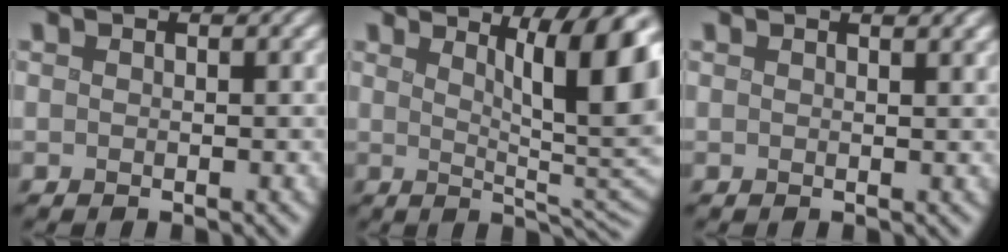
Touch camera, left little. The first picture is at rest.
{"total": 10.5, "force": [3.7, 2.7, 9.4], "torque": [-0.092, 0.007, 0.050]}
{"total": 1.9, "force": [1.3, 0.5, 1.2], "torque": [-0.006, 0.005, 0.014]}